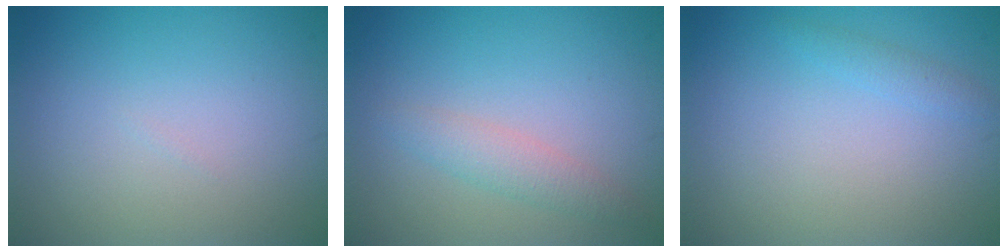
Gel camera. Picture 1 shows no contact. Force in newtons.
{"total": 2.0, "press": 2.0, "slide": 0.1}
{"total": 1.0, "press": 1.0, "slide": 0.1}